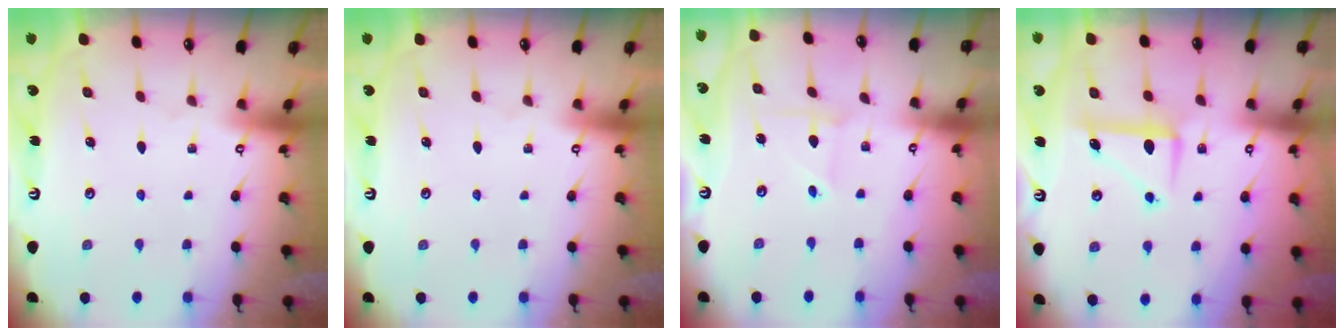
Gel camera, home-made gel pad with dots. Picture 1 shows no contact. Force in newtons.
{"total": 0.0}
{"total": 2.2, "press": 2.2, "slide": 0.2}
{"total": 7.7, "press": 7.7, "slide": 1.0}